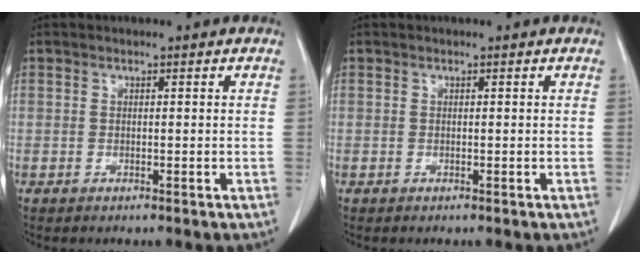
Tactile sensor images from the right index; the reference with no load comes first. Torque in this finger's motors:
{"motor_torque": [0.00, 0.00, 0.00, 0.00]}